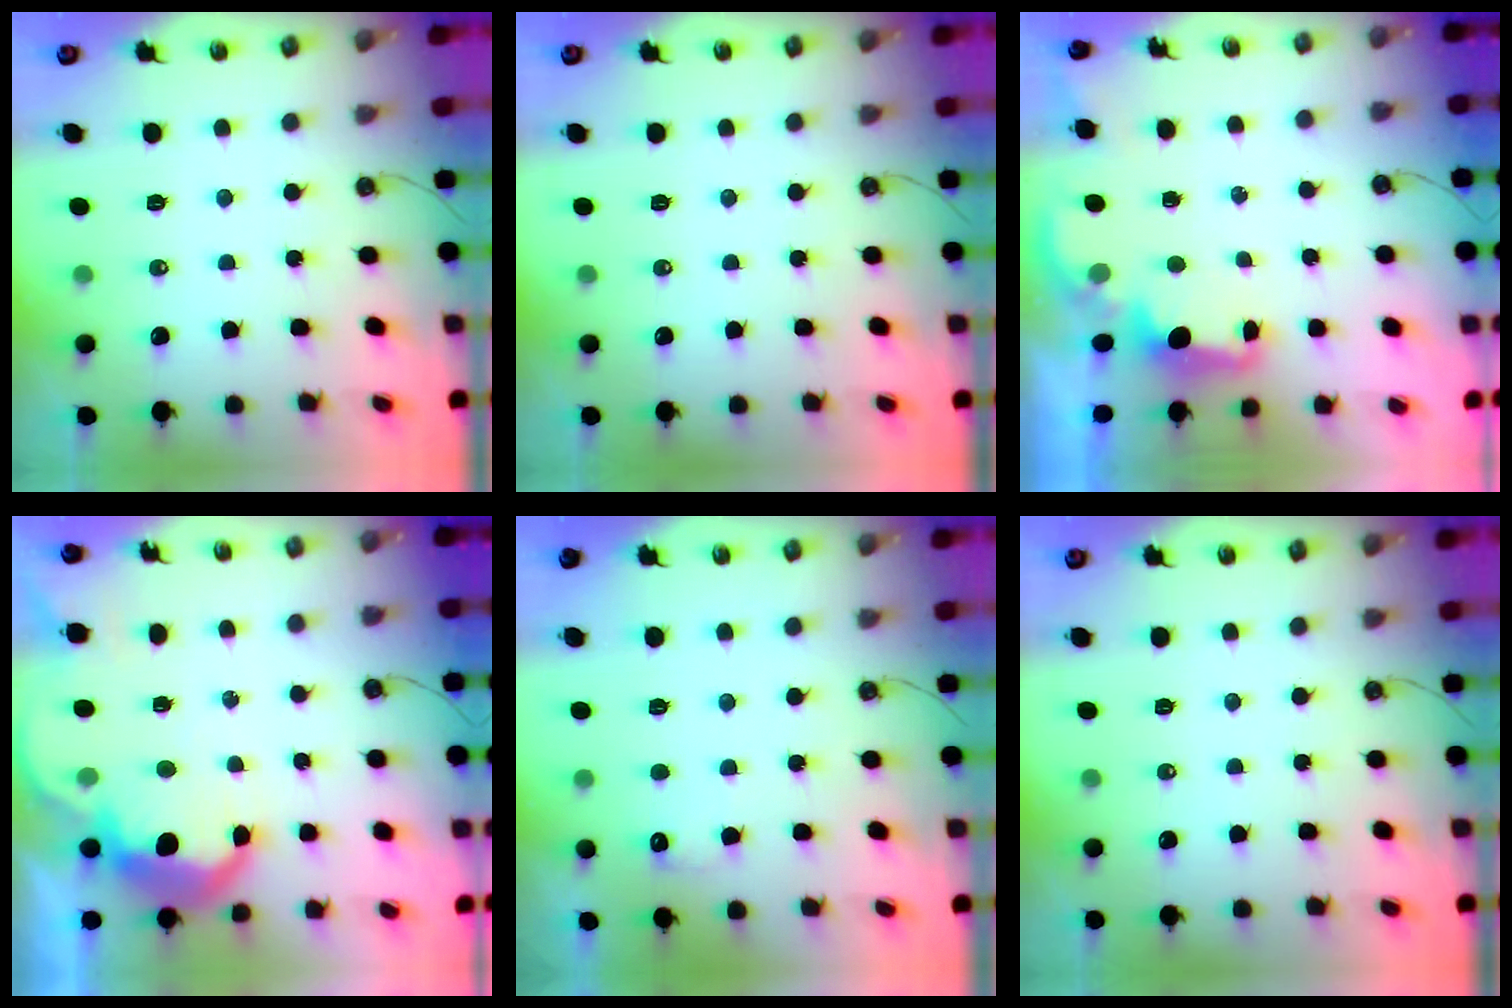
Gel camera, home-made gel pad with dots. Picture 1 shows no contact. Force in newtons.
{"total": 0.0}
{"total": 2.0, "press": 1.9, "slide": 0.8}
{"total": 11.7, "press": 11.6, "slide": 0.7}
{"total": 5.9, "press": 5.9, "slide": 0.4}
{"total": 0.0}